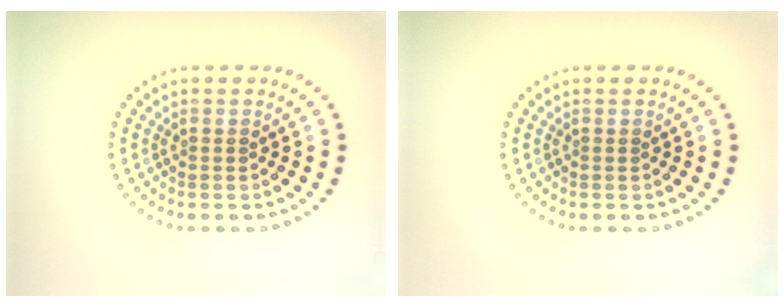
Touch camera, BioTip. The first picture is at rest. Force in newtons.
{"total": 0.0}